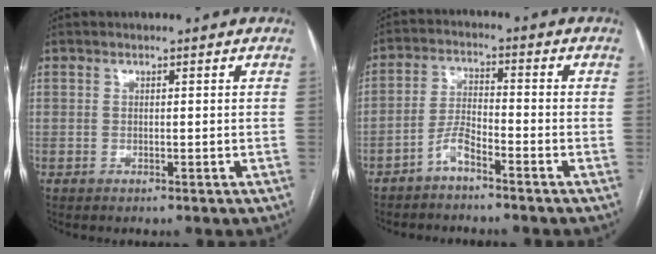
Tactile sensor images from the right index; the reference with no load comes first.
{"total": 4.2, "force": [-3.2, 0.7, 2.6], "torque": [-0.056, 0.006, -0.065]}